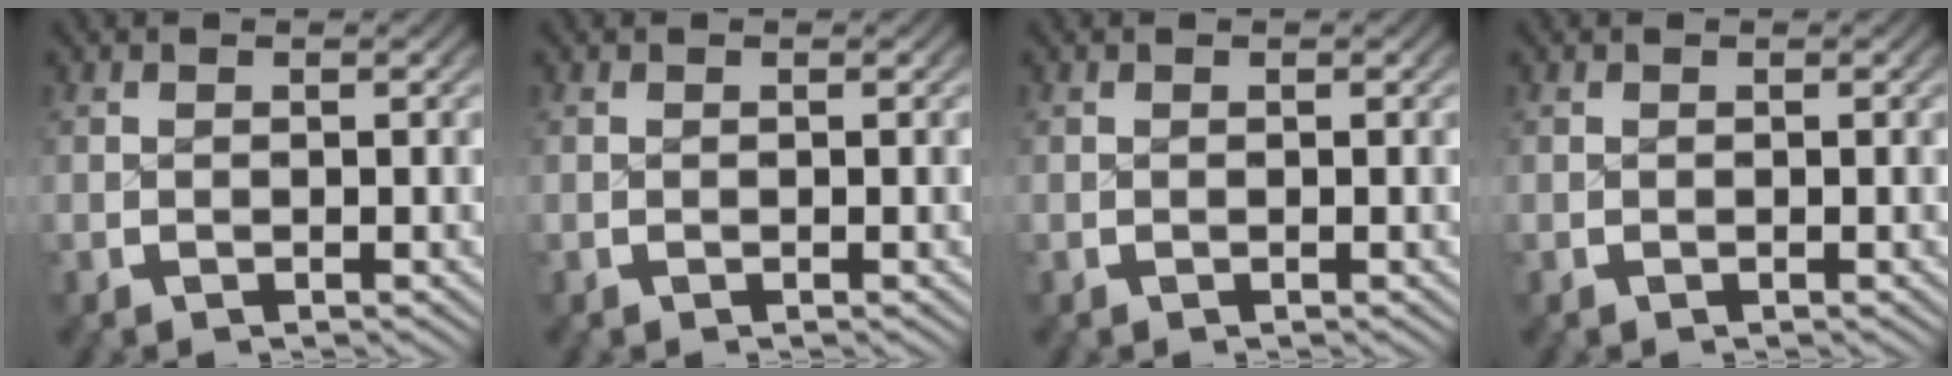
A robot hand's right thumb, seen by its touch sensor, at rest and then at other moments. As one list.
[{"total": 0.0}, {"total": 0.0}, {"total": 0.0}]